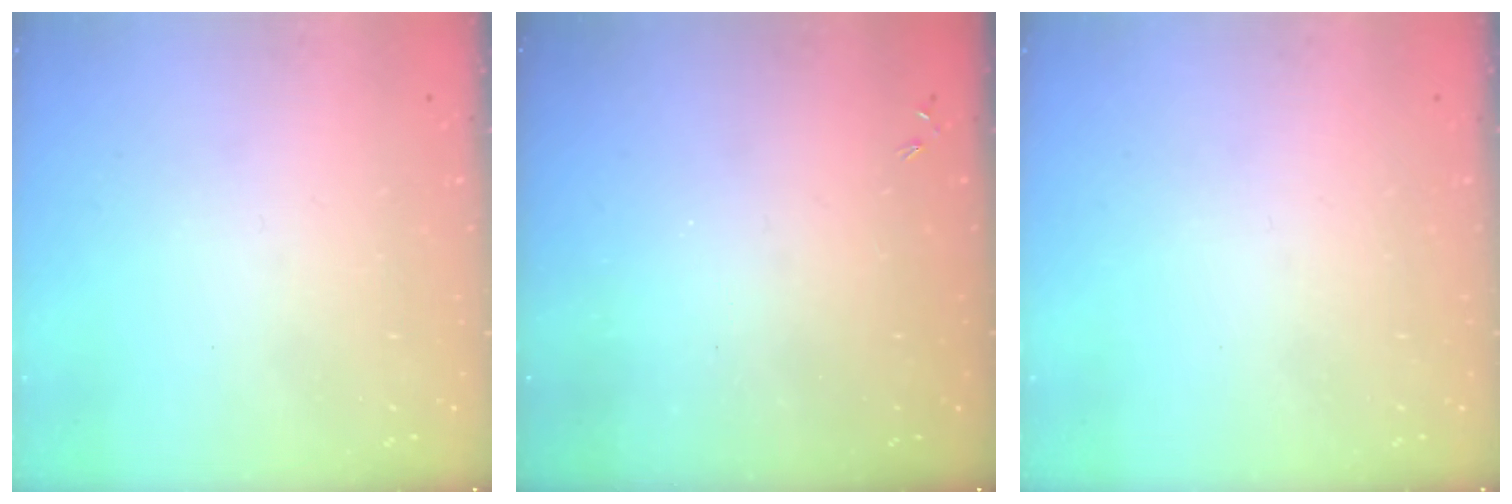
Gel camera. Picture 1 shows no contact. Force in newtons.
{"total": 0.0}
{"total": 0.0}